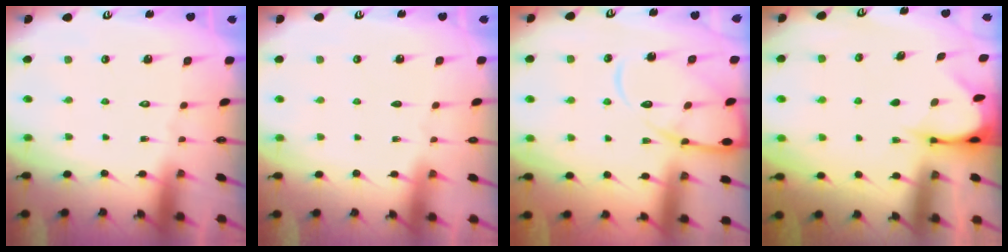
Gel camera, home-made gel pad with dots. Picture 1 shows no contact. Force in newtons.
{"total": 0.5, "press": 0.2, "slide": 0.5}
{"total": 11.7, "press": 11.7, "slide": 1.2}
{"total": 3.3, "press": 3.3, "slide": 0.3}